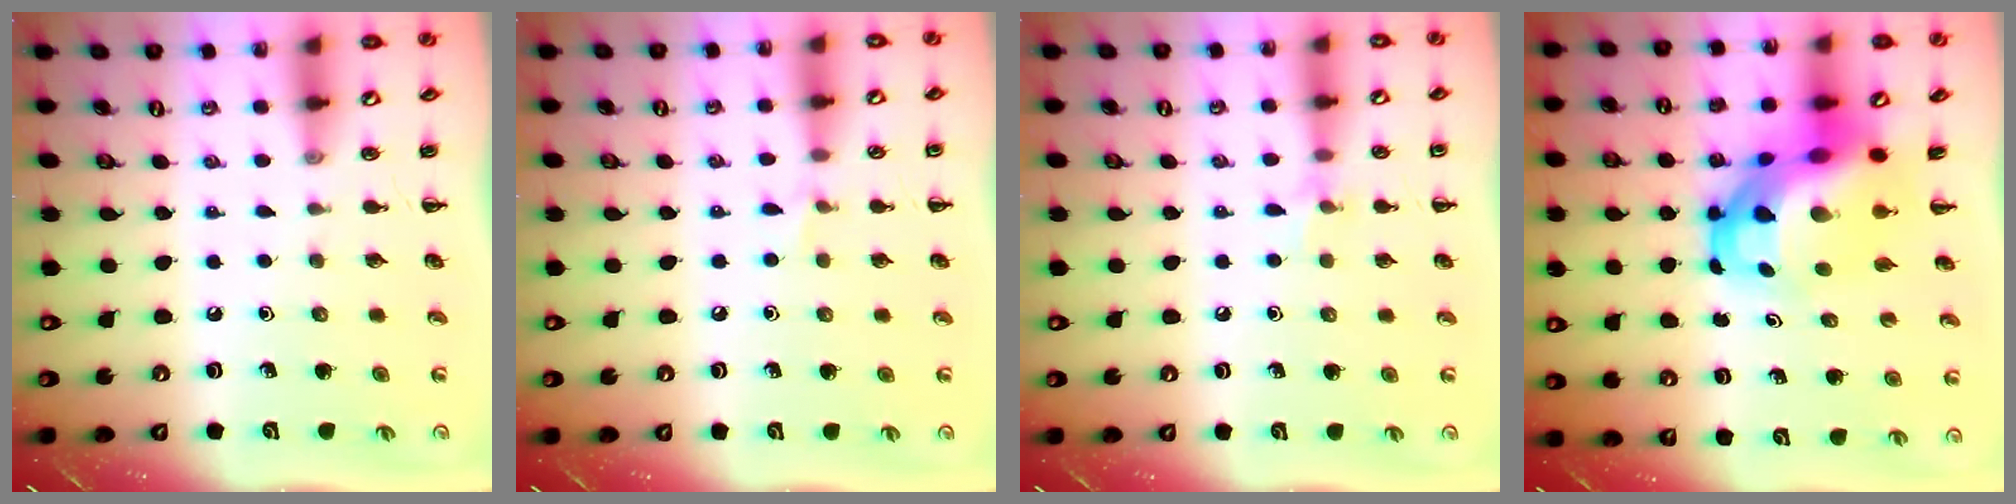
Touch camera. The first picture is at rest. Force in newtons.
{"total": 3.9, "press": 3.7, "slide": 1.2}
{"total": 5.6, "press": 5.4, "slide": 1.7}
{"total": 13.6, "press": 13.2, "slide": 3.4}